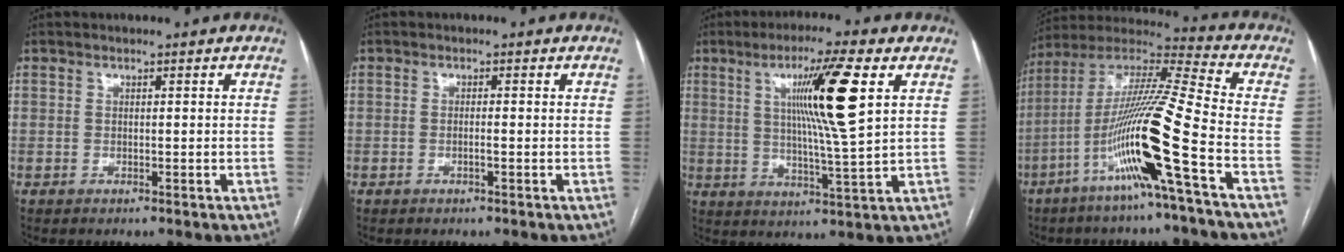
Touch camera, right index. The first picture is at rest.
{"total": 1.0, "force": [-0.3, 0.0, 0.9], "torque": [-0.014, 0.004, -0.004]}
{"total": 12.6, "force": [4.1, -0.8, 11.9], "torque": [-0.205, -0.002, 0.071]}
{"total": 18.1, "force": [-6.9, -1.6, 16.7], "torque": [-0.322, -0.007, -0.136]}